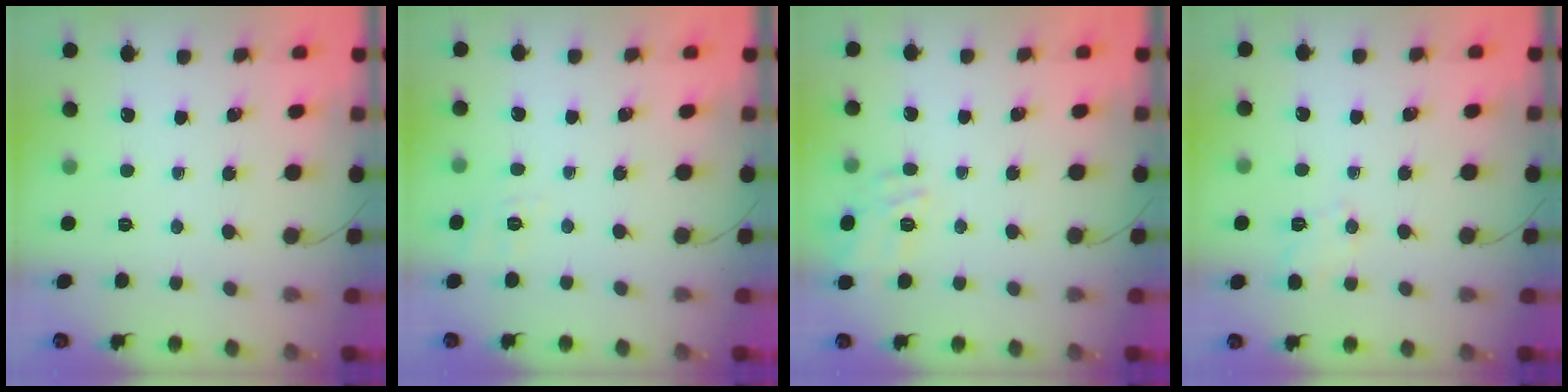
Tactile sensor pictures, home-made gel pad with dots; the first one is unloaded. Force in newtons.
{"total": 2.6, "press": 1.5, "slide": 2.1}
{"total": 14.0, "press": 14.0, "slide": 0.5}
{"total": 2.7, "press": 2.3, "slide": 1.5}